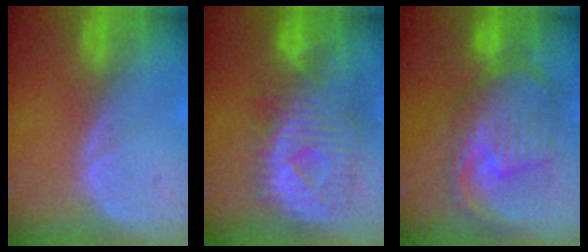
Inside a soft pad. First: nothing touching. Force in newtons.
{"total": 11.2, "press": 9.7, "slide": 5.6}
{"total": 10.9, "press": 9.6, "slide": 5.2}